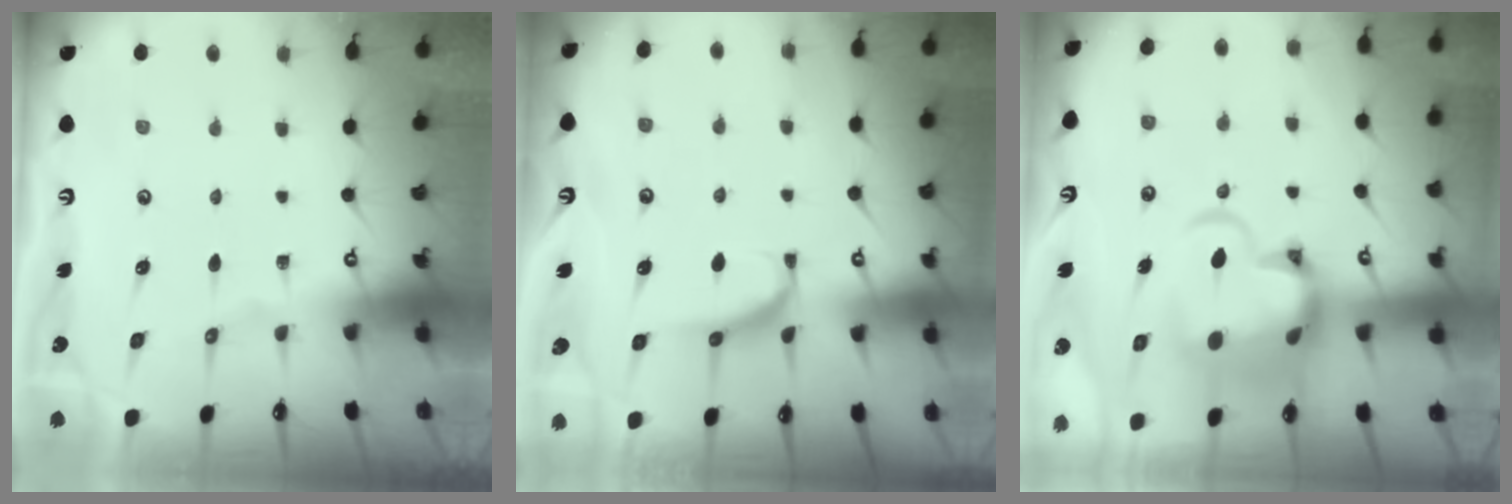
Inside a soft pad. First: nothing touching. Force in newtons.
{"total": 1.8, "press": 1.7, "slide": 0.6}
{"total": 10.1, "press": 9.7, "slide": 2.5}